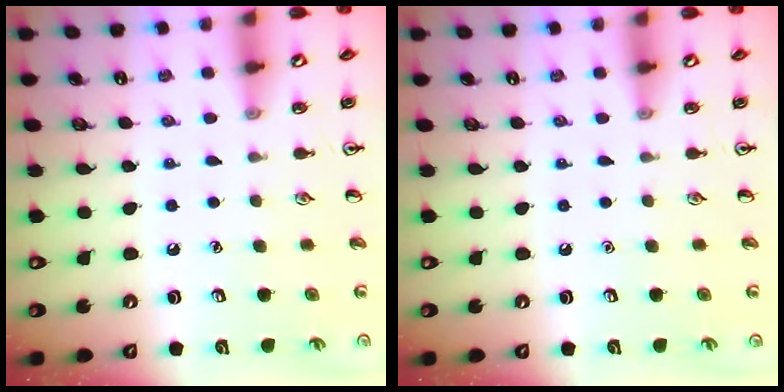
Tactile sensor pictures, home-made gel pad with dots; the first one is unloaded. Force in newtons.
{"total": 0.0}